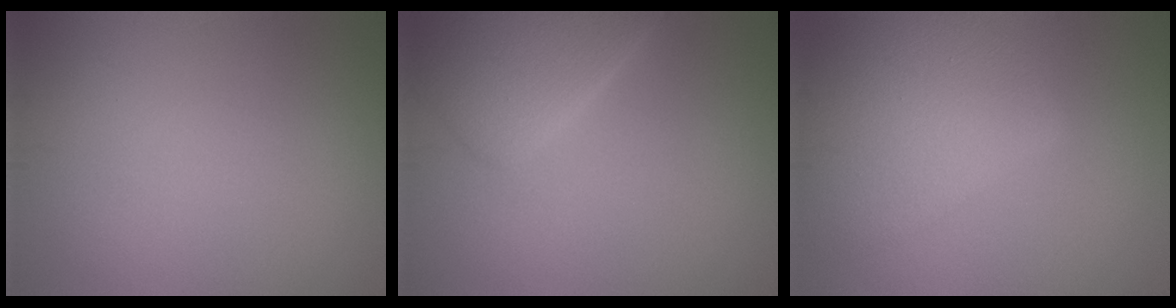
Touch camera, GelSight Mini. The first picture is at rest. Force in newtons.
{"total": 4.0, "press": 4.0, "slide": 0.3}
{"total": 7.0, "press": 7.0, "slide": 0.5}